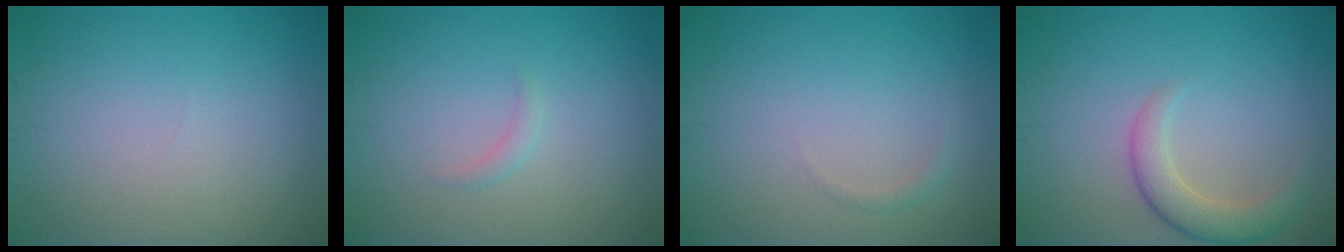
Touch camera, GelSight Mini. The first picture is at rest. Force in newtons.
{"total": 0.8, "press": 0.8, "slide": 0.1}
{"total": 0.7, "press": 0.7, "slide": 0.0}
{"total": 3.4, "press": 3.4, "slide": 0.4}